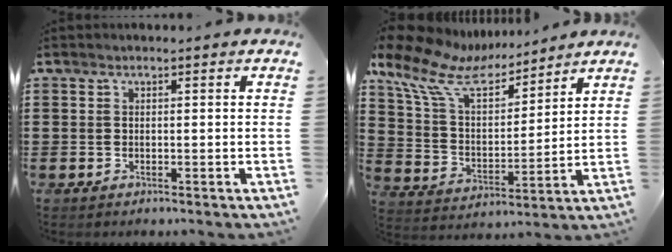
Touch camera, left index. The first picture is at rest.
{"total": 11.7, "force": [9.1, 4.0, 6.1], "torque": [-0.164, -0.043, 0.160]}